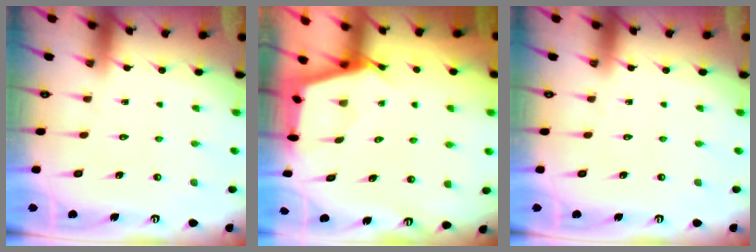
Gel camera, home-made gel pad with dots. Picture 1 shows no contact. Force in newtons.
{"total": 2.6, "press": 2.6, "slide": 0.3}
{"total": 0.0}